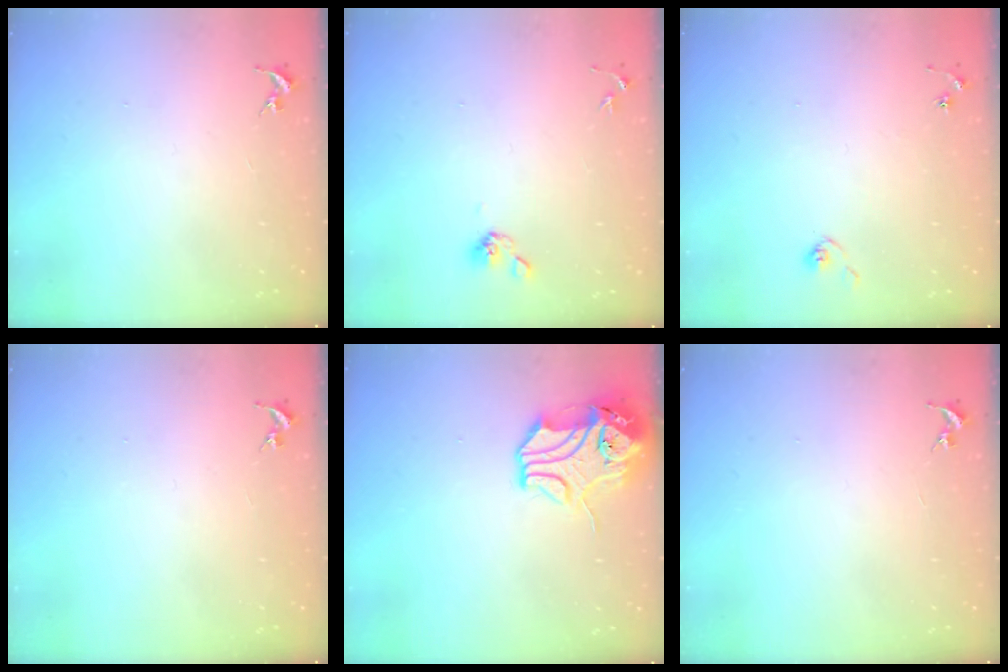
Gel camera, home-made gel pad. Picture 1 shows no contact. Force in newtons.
{"total": 6.0, "press": 5.4, "slide": 2.6}
{"total": 5.0, "press": 5.0, "slide": 0.5}
{"total": 0.0}
{"total": 13.2, "press": 13.0, "slide": 2.0}
{"total": 0.0}